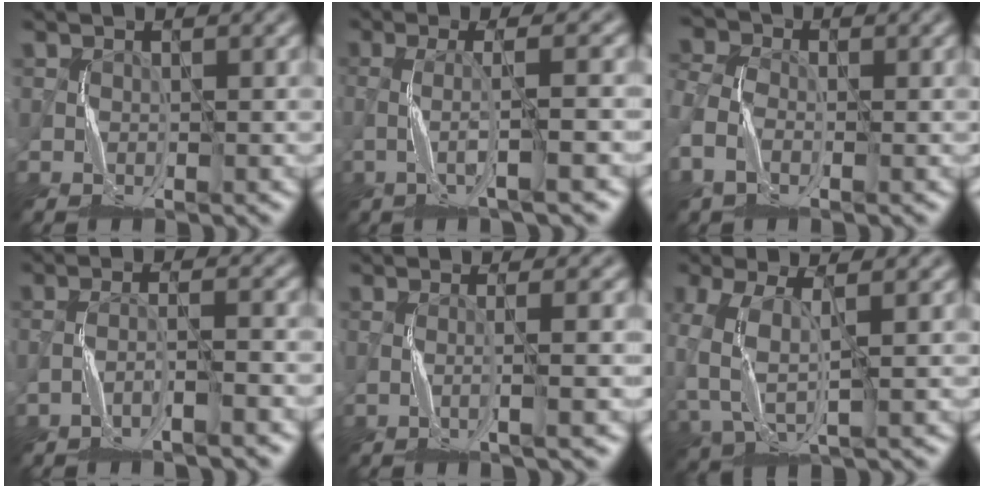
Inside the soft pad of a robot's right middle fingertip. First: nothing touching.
{"total": 3.6, "force": [-1.0, 0.6, 3.3], "torque": [-0.057, 0.004, -0.025]}
{"total": 5.3, "force": [-1.7, 3.9, 3.1], "torque": [-0.095, -0.002, -0.033]}
{"total": 2.9, "force": [-2.2, 0.2, 1.8], "torque": [-0.026, 0.015, -0.050]}
{"total": 2.4, "force": [-0.5, 0.5, 2.3], "torque": [-0.026, 0.006, -0.017]}
{"total": 4.9, "force": [-0.6, 2.6, 4.1], "torque": [-0.112, 0.001, -0.009]}